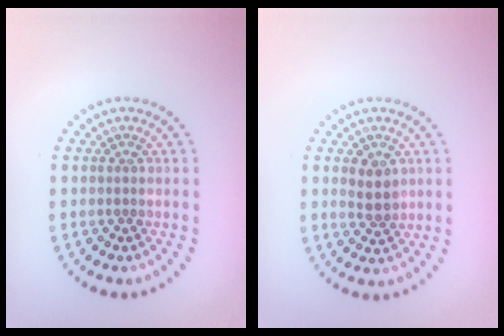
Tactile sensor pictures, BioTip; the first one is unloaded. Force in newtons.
{"total": 2.3, "press": 2.1, "slide": 0.8}